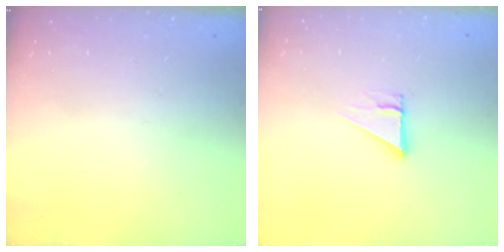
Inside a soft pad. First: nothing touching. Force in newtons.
{"total": 2.7, "press": 2.7, "slide": 0.0}